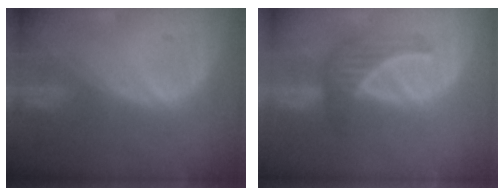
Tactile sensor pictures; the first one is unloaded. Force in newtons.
{"total": 4.1, "press": 4.0, "slide": 0.8}